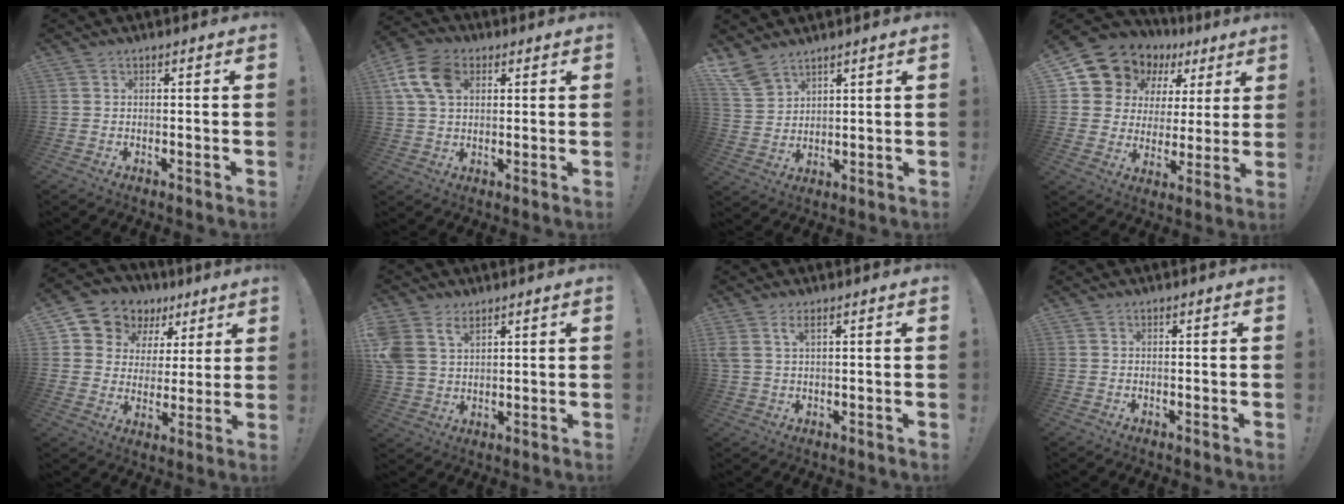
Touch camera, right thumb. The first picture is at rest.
{"total": 11.7, "force": [3.7, 7.9, 7.8], "torque": [-0.154, 0.011, 0.077]}
{"total": 7.4, "force": [6.1, 3.2, 2.6], "torque": [-0.057, -0.033, 0.122]}
{"total": 11.2, "force": [8.3, 7.2, 2.2], "torque": [-0.050, -0.070, 0.160]}
{"total": 9.3, "force": [5.1, 7.5, 2.2], "torque": [-0.037, -0.038, 0.102]}
{"total": 8.7, "force": [5.0, 6.1, 3.8], "torque": [-0.089, -0.023, 0.100]}
{"total": 3.6, "force": [1.7, 1.3, 2.9], "torque": [-0.056, -0.006, 0.028]}
{"total": 0.0}